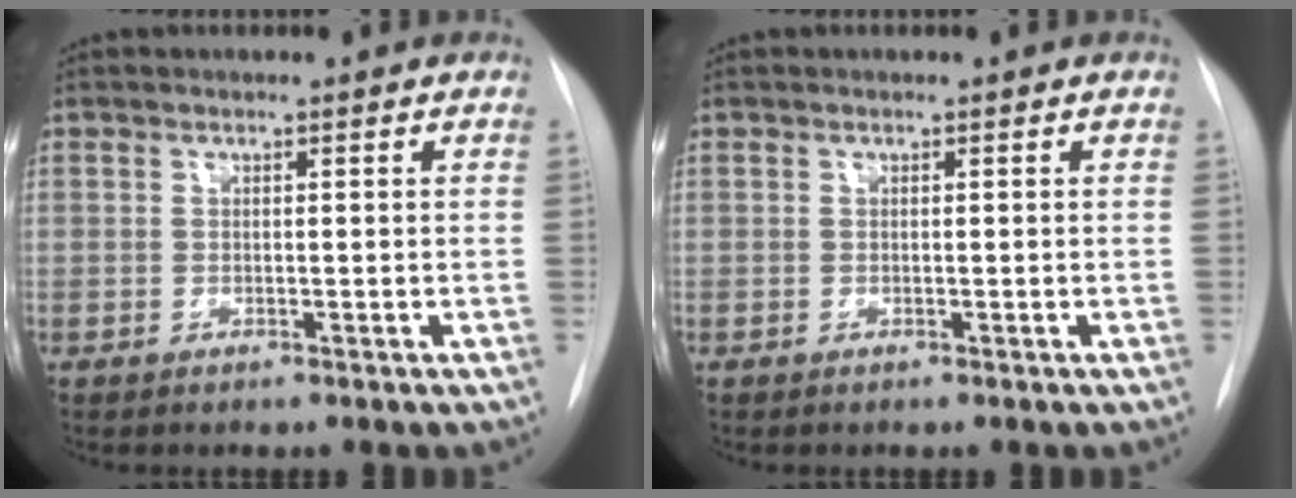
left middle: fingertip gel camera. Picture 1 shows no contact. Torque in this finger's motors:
{"motor_torque": [0.50, -0.64, -0.04, 0.00]}